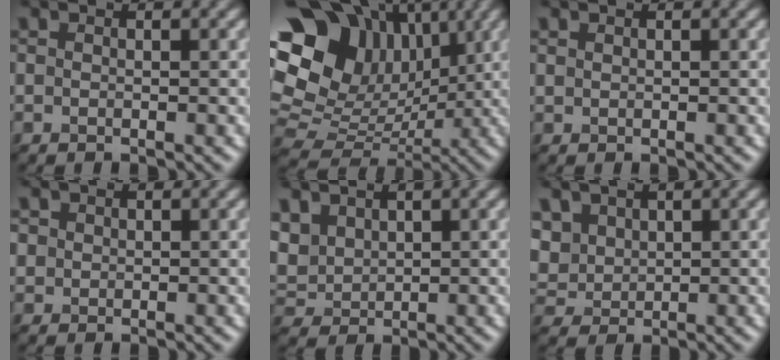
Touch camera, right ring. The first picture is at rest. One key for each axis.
{"total": 20.0, "fx": 6.3, "fy": 16.6, "fz": 9.2, "tx": -0.199, "ty": 0.054, "tz": 0.110}
{"total": 0.9, "fx": 0.1, "fy": -0.6, "fz": -0.7, "tx": 0.006, "ty": 0.002, "tz": 0.011}
{"total": 0.8, "fx": 0.3, "fy": 0.3, "fz": -0.7, "tx": 0.011, "ty": 0.008, "tz": 0.015}
{"total": 2.4, "fx": 1.9, "fy": 1.5, "fz": 0.2, "tx": -0.031, "ty": 0.007, "tz": 0.058}
{"total": 2.5, "fx": 1.7, "fy": 1.8, "fz": 0.2, "tx": -0.030, "ty": 0.011, "tz": 0.057}